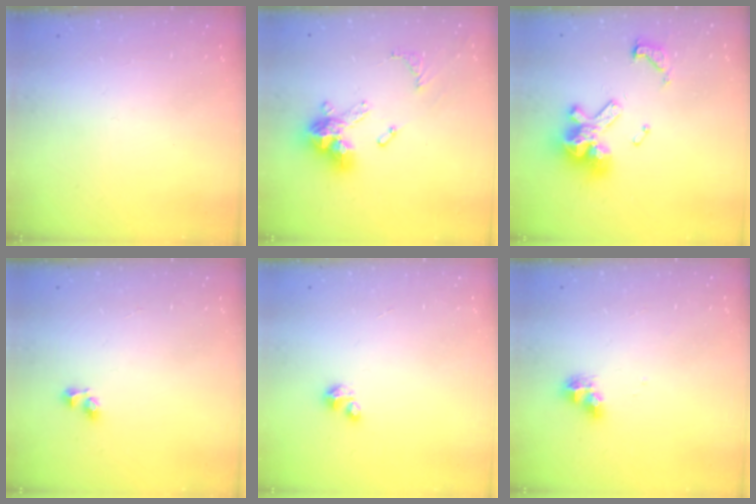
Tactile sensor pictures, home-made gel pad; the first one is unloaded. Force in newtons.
{"total": 14.6, "press": 14.6, "slide": 1.6}
{"total": 14.3, "press": 14.2, "slide": 1.7}
{"total": 4.6, "press": 4.3, "slide": 1.8}
{"total": 2.5, "press": 2.5, "slide": 0.3}
{"total": 7.8, "press": 7.7, "slide": 0.9}